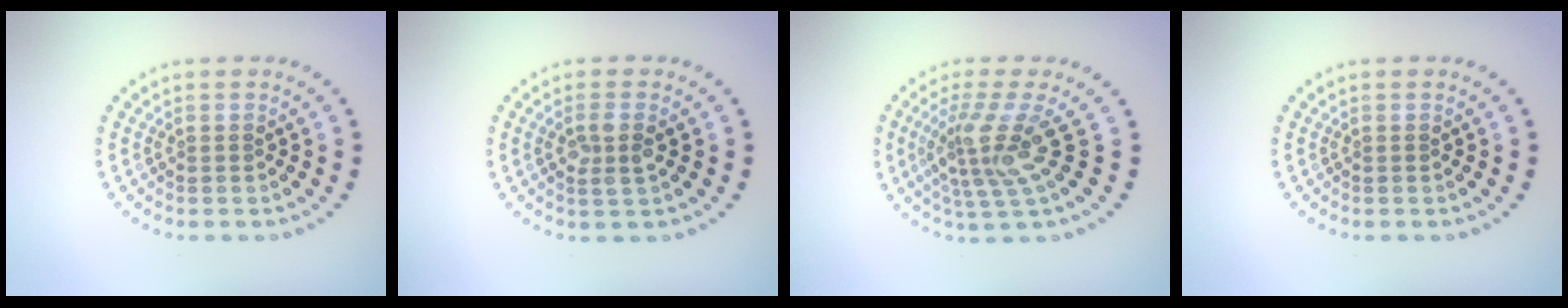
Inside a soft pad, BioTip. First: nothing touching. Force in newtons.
{"total": 2.2, "press": 2.1, "slide": 0.7}
{"total": 4.2, "press": 3.2, "slide": 2.8}
{"total": 0.0}